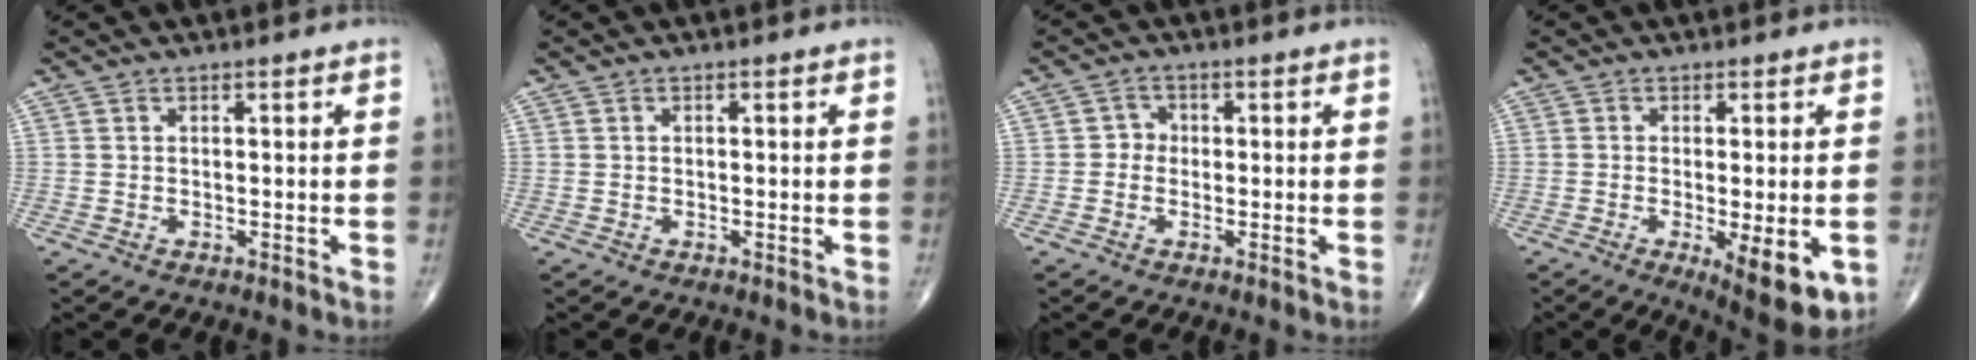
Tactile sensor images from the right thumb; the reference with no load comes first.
{"total": 0.0}
{"total": 2.2, "force": [-0.4, 2.0, 0.8], "torque": [0.005, 0.009, -0.014]}
{"total": 10.5, "force": [-3.2, 3.2, 9.5], "torque": [-0.133, -0.019, -0.039]}